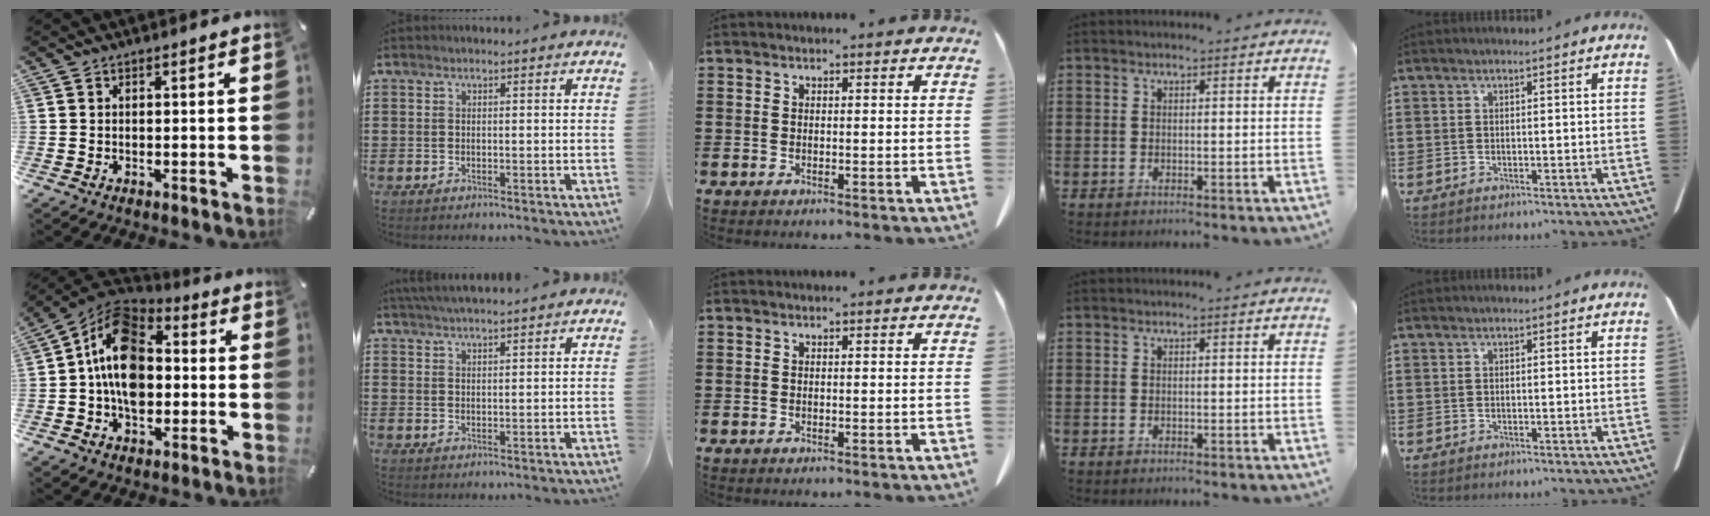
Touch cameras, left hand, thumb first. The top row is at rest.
{"thumb": {"total": 15.1, "force": [-1.5, 10.9, 10.3], "torque": [-0.189, 0.018, -0.031]}, "index": {"total": 2.7, "force": [2.6, -0.2, 0.6], "torque": [-0.019, -0.001, 0.049]}}